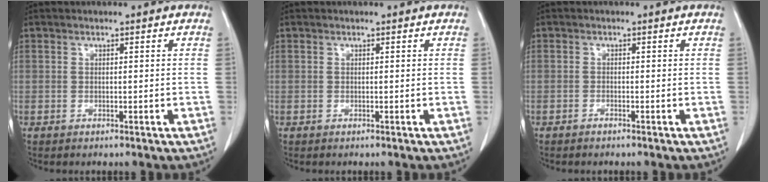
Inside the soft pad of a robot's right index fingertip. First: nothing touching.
{"total": 0.0}
{"total": 0.6, "force": [-0.6, 0.1, 0.2], "torque": [-0.008, -0.001, -0.010]}